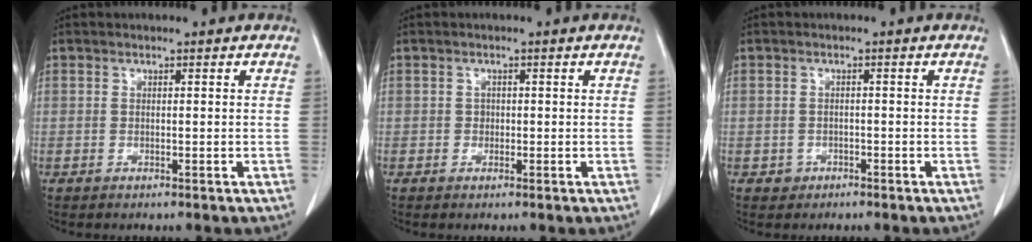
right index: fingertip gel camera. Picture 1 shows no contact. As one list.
[{"total": 0.8, "force": [-0.1, 0.8, 0.2], "torque": [0.002, 0.003, -0.001]}, {"total": 1.7, "force": [-0.9, 1.4, -0.1], "torque": [0.004, 0.008, -0.014]}]